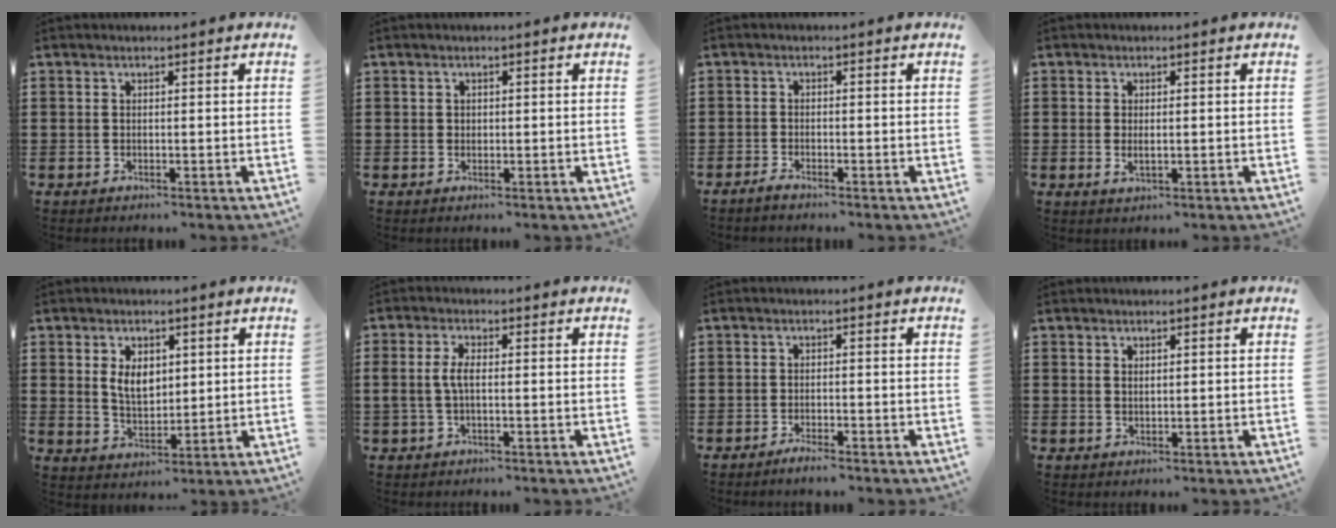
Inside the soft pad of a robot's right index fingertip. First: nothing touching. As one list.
[{"total": 0.6, "force": [0.1, 0.5, 0.2], "torque": [-0.005, 0.003, 0.003]}, {"total": 1.4, "force": [-1.3, 0.0, 0.5], "torque": [-0.018, -0.007, -0.026]}, {"total": 1.7, "force": [0.1, 0.7, 1.5], "torque": [-0.030, 0.003, 0.001]}, {"total": 5.2, "force": [1.3, 3.3, 3.8], "torque": [-0.069, 0.006, 0.018]}, {"total": 3.5, "force": [-0.2, 1.4, 3.2], "torque": [-0.074, -0.001, -0.009]}, {"total": 1.6, "force": [-1.5, 0.1, 0.7], "torque": [-0.014, -0.002, -0.026]}, {"total": 0.8, "force": [0.5, 0.5, 0.5], "torque": [-0.011, 0.004, 0.009]}]